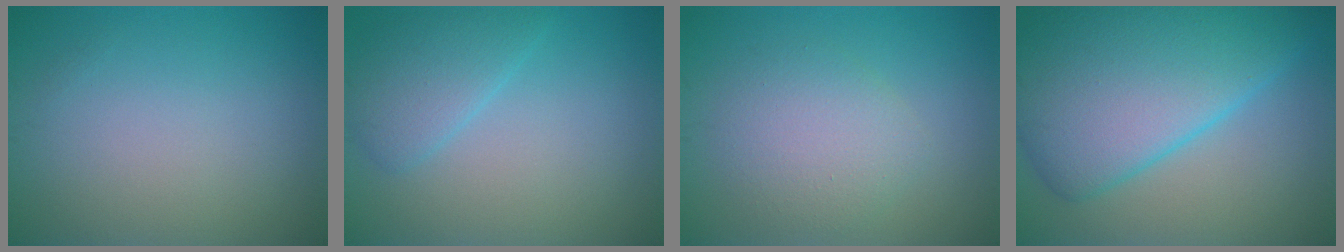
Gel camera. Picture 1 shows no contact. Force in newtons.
{"total": 3.0, "press": 3.0, "slide": 0.1}
{"total": 3.4, "press": 3.4, "slide": 0.3}
{"total": 12.0, "press": 12.0, "slide": 0.2}